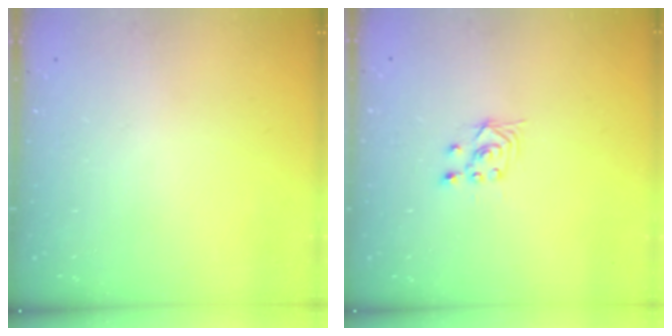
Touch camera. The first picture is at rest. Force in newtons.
{"total": 2.5, "press": 2.2, "slide": 1.2}